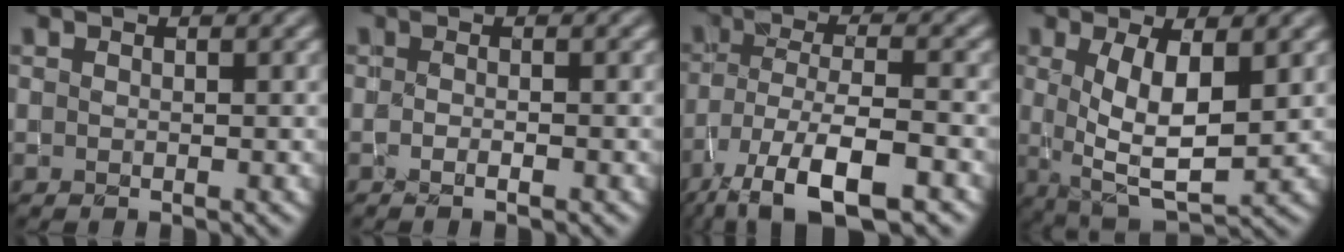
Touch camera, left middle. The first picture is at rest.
{"total": 1.1, "force": [-0.5, 0.3, 1.0], "torque": [-0.013, -0.007, -0.009]}
{"total": 9.7, "force": [-6.2, 2.8, 6.9], "torque": [-0.129, -0.007, -0.113]}
{"total": 6.5, "force": [0.8, 2.5, 5.9], "torque": [-0.116, -0.009, 0.017]}